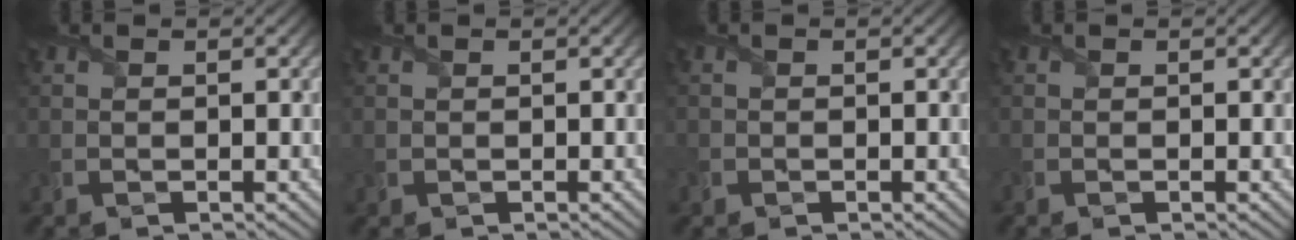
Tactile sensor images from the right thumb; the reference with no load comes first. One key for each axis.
{"total": 0.7, "fx": 0.4, "fy": 0.6, "fz": -0.1, "tx": 0.002, "ty": 0.000, "tz": 0.004}
{"total": 0.6, "fx": -0.2, "fy": 0.6, "fz": -0.1, "tx": 0.005, "ty": -0.003, "tz": -0.008}
{"total": 0.0}